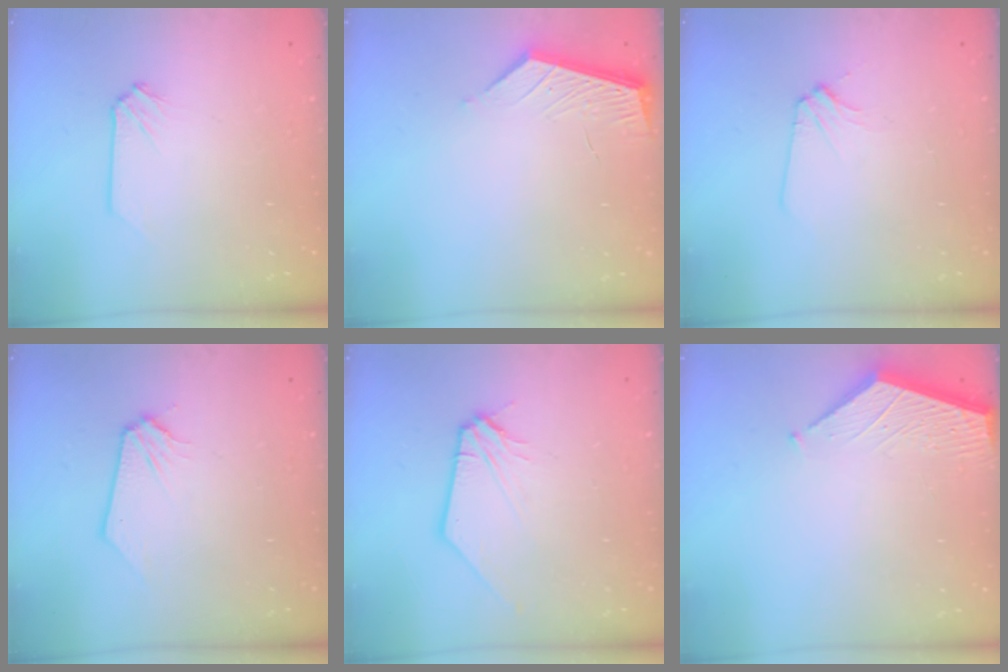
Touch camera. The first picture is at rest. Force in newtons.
{"total": 4.1, "press": 4.1, "slide": 0.1}
{"total": 2.3, "press": 2.3, "slide": 0.3}
{"total": 0.0}
{"total": 2.4, "press": 2.3, "slide": 0.4}
{"total": 3.3, "press": 3.3, "slide": 0.4}